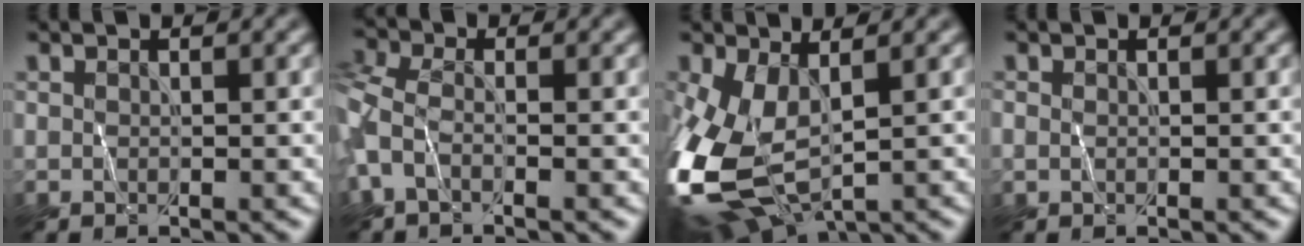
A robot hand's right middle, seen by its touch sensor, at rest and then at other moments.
{"total": 3.1, "force": [-1.0, 1.6, 2.4], "torque": [-0.069, 0.001, -0.035]}
{"total": 10.7, "force": [-1.7, 5.9, 8.8], "torque": [-0.221, -0.027, -0.026]}
{"total": 0.0}